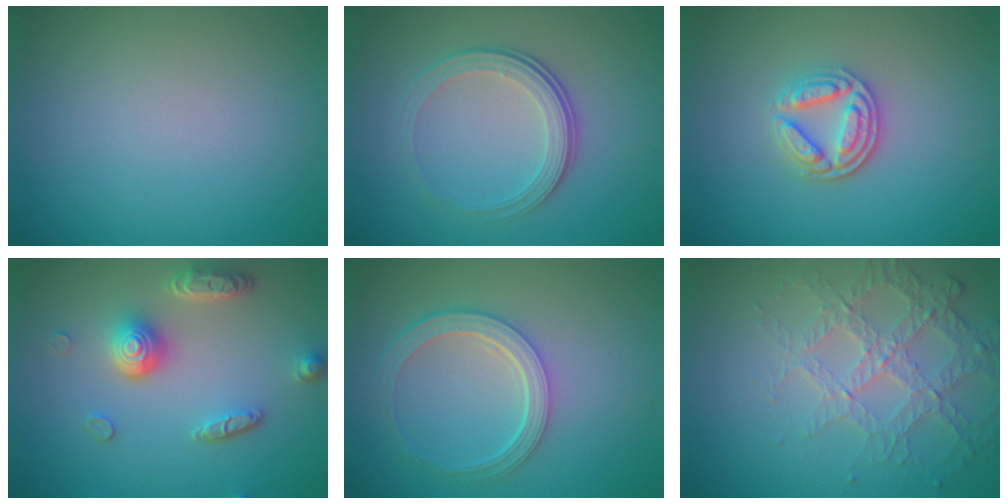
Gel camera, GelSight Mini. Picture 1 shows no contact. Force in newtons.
{"total": 4.1, "press": 2.7, "slide": 3.0}
{"total": 3.6, "press": 3.1, "slide": 1.7}
{"total": 4.8, "press": 3.6, "slide": 3.1}
{"total": 4.4, "press": 3.4, "slide": 2.8}
{"total": 3.8, "press": 3.3, "slide": 1.9}